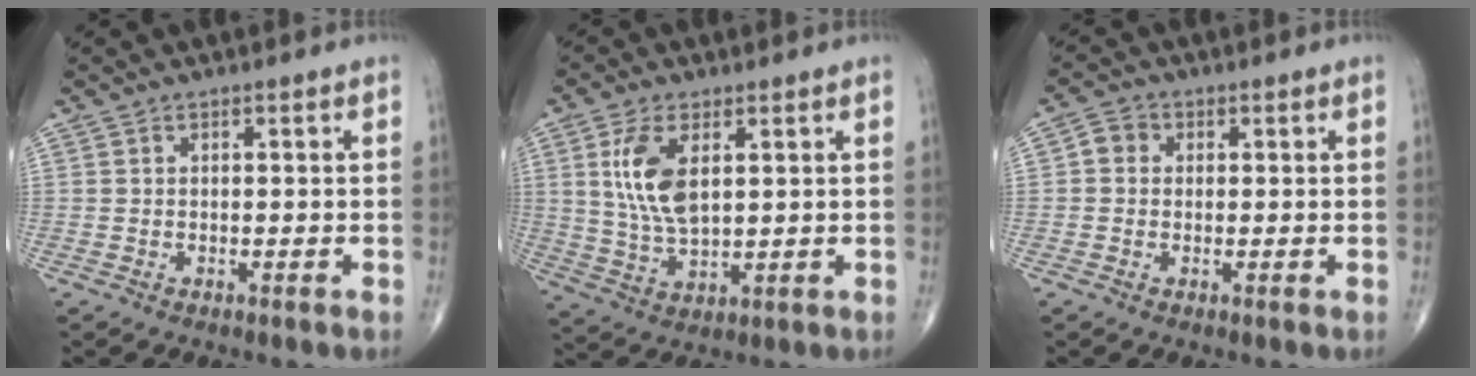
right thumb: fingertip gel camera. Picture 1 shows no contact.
{"total": 9.9, "force": [2.9, 4.8, 8.1], "torque": [-0.161, -0.014, 0.060]}
{"total": 3.1, "force": [0.3, 2.7, 1.4], "torque": [-0.011, 0.008, -0.002]}